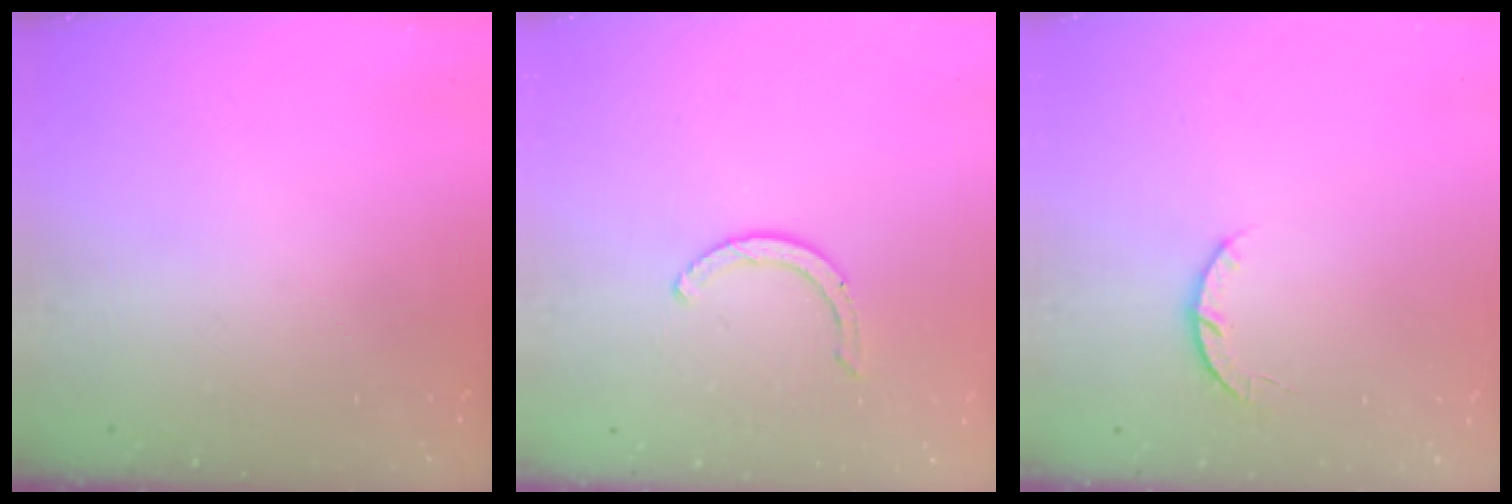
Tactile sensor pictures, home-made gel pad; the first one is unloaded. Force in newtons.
{"total": 2.9, "press": 2.9, "slide": 0.4}
{"total": 4.0, "press": 4.0, "slide": 0.5}